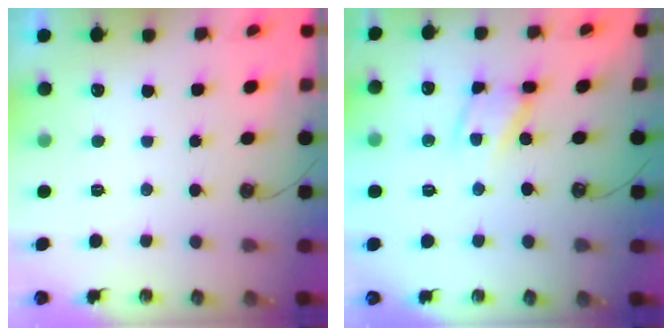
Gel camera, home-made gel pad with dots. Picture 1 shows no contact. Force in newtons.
{"total": 10.3, "press": 10.2, "slide": 0.8}